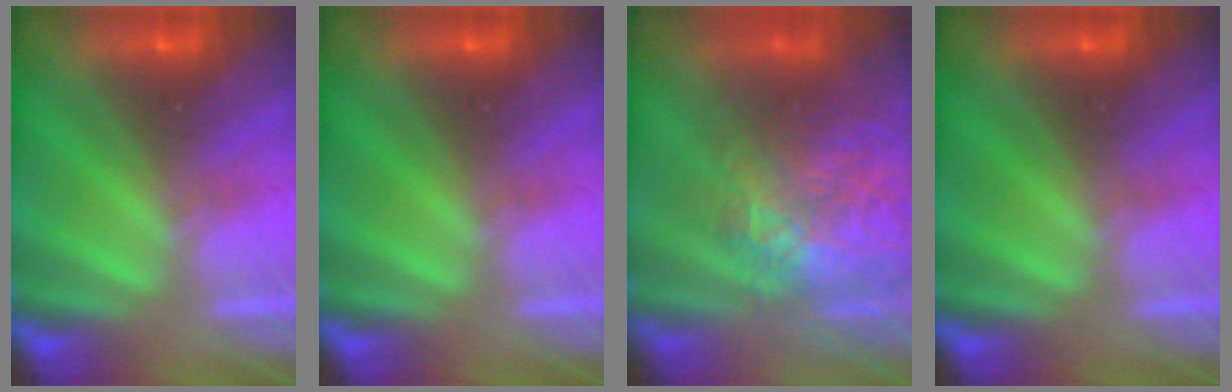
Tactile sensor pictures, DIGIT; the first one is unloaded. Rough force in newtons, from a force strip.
{"total": 0.0}
{"total": 7.6}
{"total": 0.0}